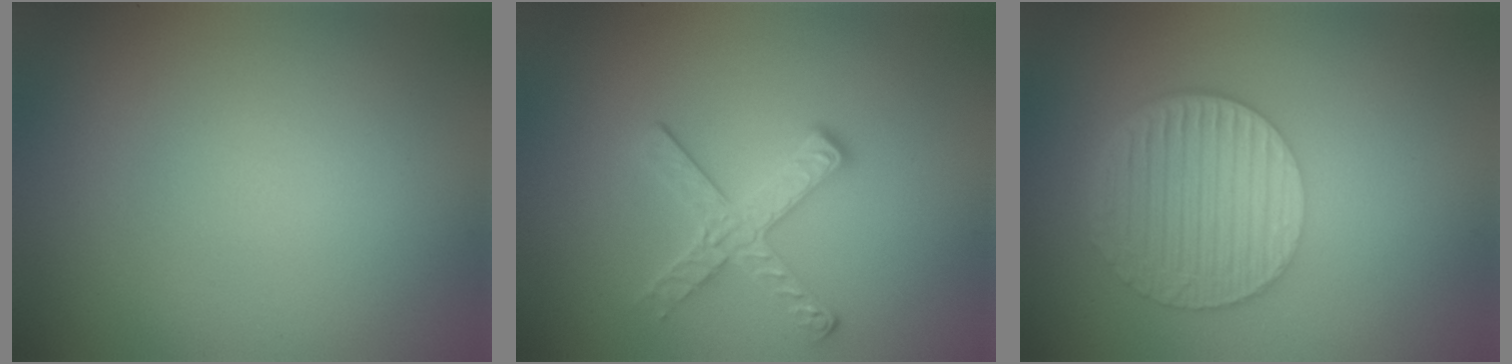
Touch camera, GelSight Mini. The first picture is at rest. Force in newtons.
{"total": 2.8, "press": 2.7, "slide": 0.7}
{"total": 6.5, "press": 4.5, "slide": 4.7}